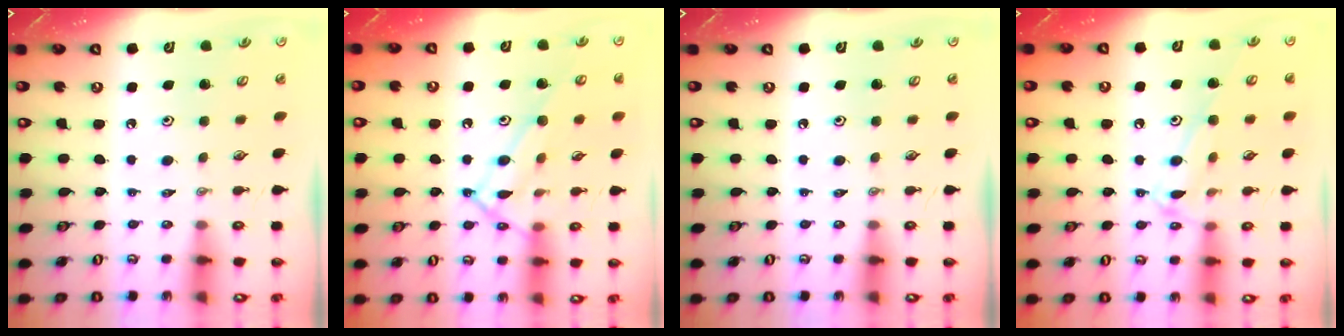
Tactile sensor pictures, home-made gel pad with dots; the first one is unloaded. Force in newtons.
{"total": 13.2, "press": 13.1, "slide": 1.0}
{"total": 0.0}
{"total": 12.8, "press": 12.7, "slide": 1.1}